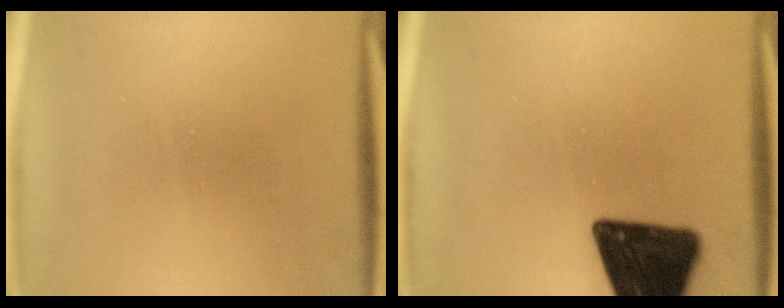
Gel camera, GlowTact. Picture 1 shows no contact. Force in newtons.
{"total": 17.7}